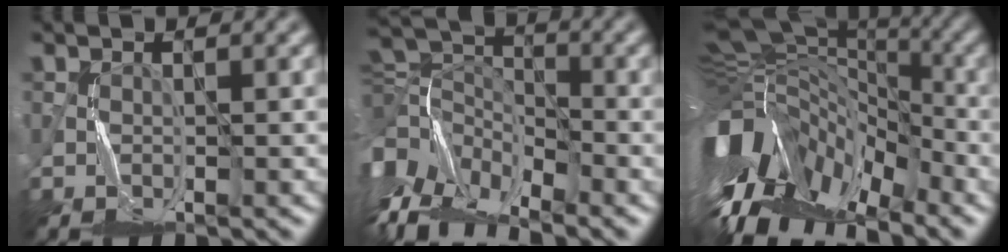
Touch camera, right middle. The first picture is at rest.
{"total": 10.6, "force": [-5.2, 5.4, 7.5], "torque": [-0.147, 0.014, -0.104]}
{"total": 14.8, "force": [-5.5, 8.5, 10.8], "torque": [-0.217, 0.017, -0.084]}